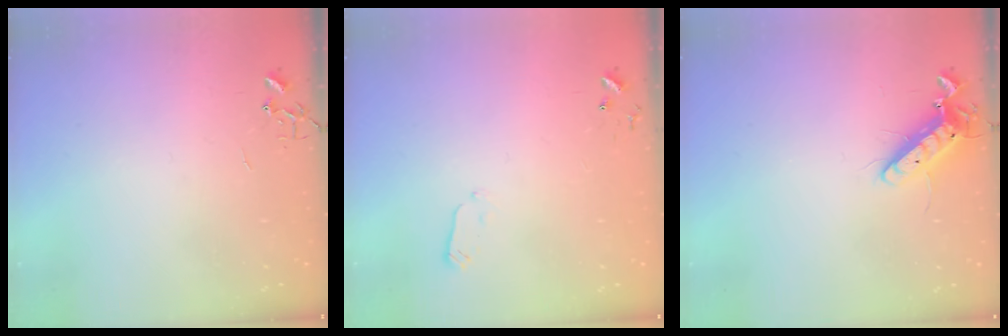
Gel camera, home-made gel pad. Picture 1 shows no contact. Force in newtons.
{"total": 3.5, "press": 3.4, "slide": 1.0}
{"total": 11.8, "press": 11.6, "slide": 2.2}